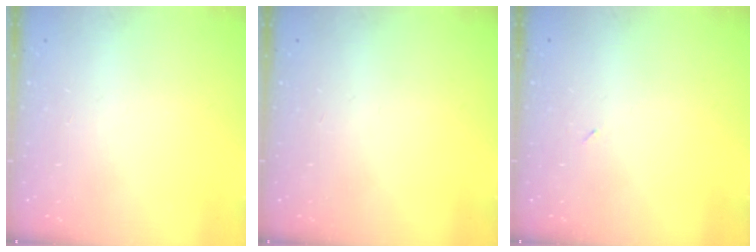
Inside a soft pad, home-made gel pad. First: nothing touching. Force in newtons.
{"total": 0.0}
{"total": 2.1, "press": 1.9, "slide": 1.0}